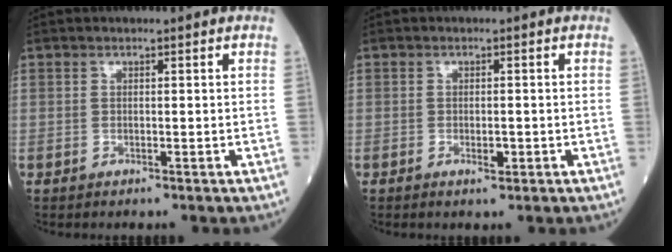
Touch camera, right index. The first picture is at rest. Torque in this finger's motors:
{"motor_torque": [-0.05, -0.01, -0.02, -0.01]}